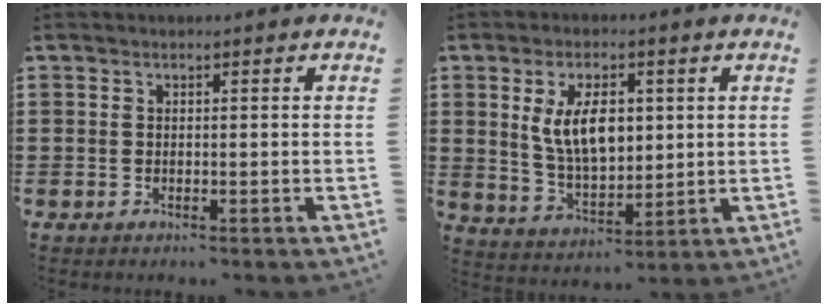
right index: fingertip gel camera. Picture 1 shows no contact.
{"total": 8.8, "force": [1.9, 4.6, 7.2], "torque": [-0.146, 0.007, 0.031]}